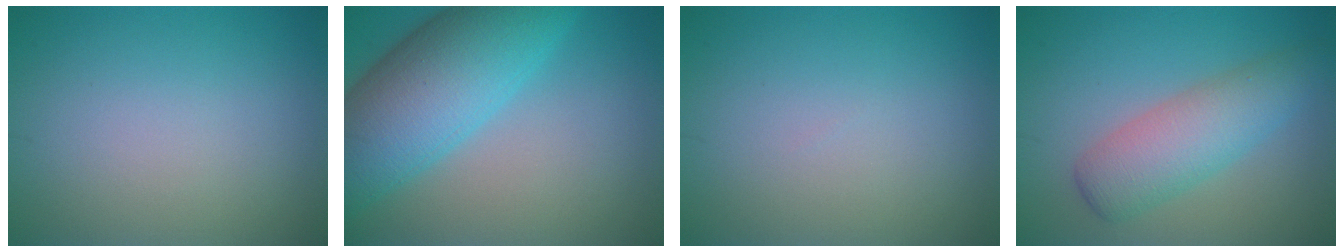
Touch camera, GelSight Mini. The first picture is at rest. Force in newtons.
{"total": 10.5, "press": 10.5, "slide": 0.4}
{"total": 0.0}
{"total": 5.0, "press": 5.0, "slide": 0.2}